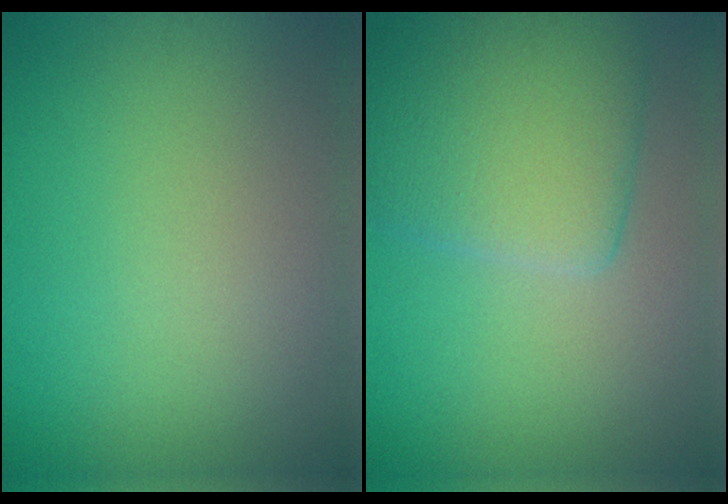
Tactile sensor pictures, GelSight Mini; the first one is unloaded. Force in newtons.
{"total": 7.2, "press": 7.2, "slide": 0.4}